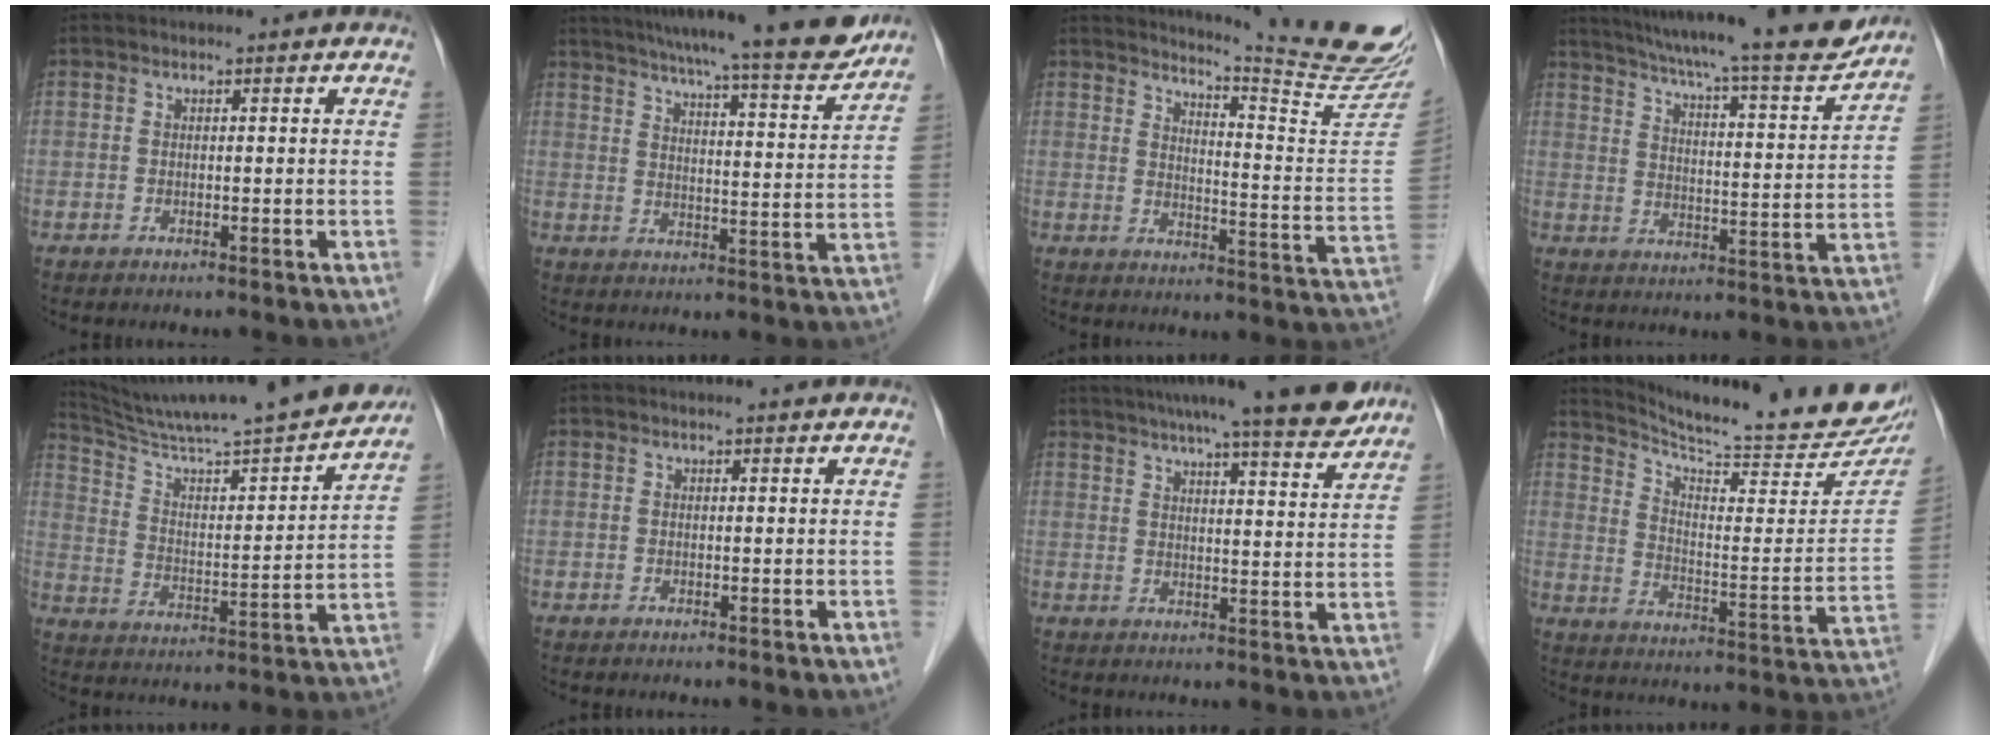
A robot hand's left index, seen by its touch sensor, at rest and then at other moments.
{"total": 19.4, "force": [17.3, 0.6, 8.8], "torque": [-0.131, -0.027, 0.231]}
{"total": 17.7, "force": [16.8, -2.2, 5.2], "torque": [-0.087, -0.130, 0.201]}
{"total": 21.8, "force": [19.2, 1.3, 10.1], "torque": [-0.164, -0.029, 0.260]}
{"total": 23.7, "force": [21.5, 0.3, 9.9], "torque": [-0.163, -0.036, 0.319]}
{"total": 0.7, "force": [0.6, 0.0, 0.2], "torque": [-0.009, 0.000, 0.009]}
{"total": 15.0, "force": [13.1, 0.6, 7.2], "torque": [-0.104, -0.003, 0.170]}
{"total": 23.2, "force": [21.2, 1.1, 9.4], "torque": [-0.148, -0.083, 0.281]}